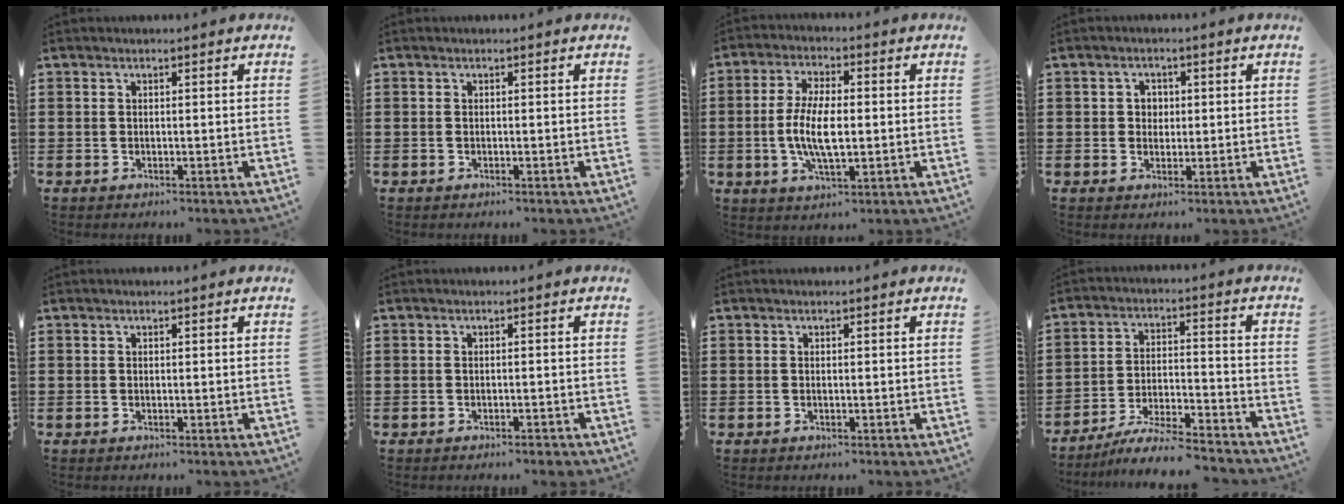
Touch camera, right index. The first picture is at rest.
{"total": 0.0}
{"total": 7.7, "force": [-0.7, 2.9, 7.1], "torque": [-0.159, -0.006, -0.022]}
{"total": 1.8, "force": [0.1, 1.7, 0.7], "torque": [-0.019, 0.010, 0.000]}
{"total": 0.0}
{"total": 0.7, "force": [-0.6, 0.0, 0.4], "torque": [-0.011, -0.006, -0.010]}
{"total": 0.0}
{"total": 7.2, "force": [-6.8, 0.2, 2.5], "torque": [-0.045, 0.005, -0.131]}